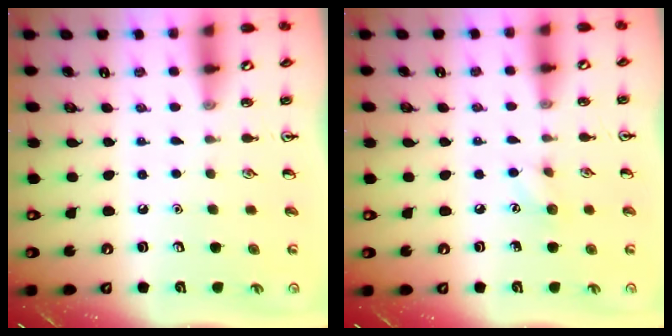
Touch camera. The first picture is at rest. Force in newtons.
{"total": 5.8, "press": 5.6, "slide": 1.5}